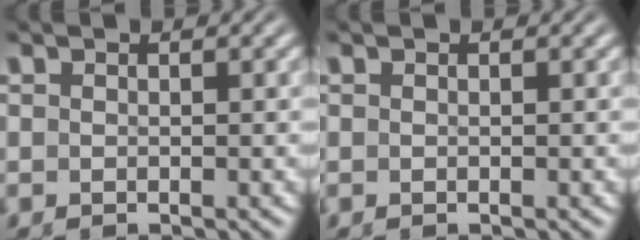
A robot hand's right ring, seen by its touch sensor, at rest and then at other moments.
{"total": 0.0}